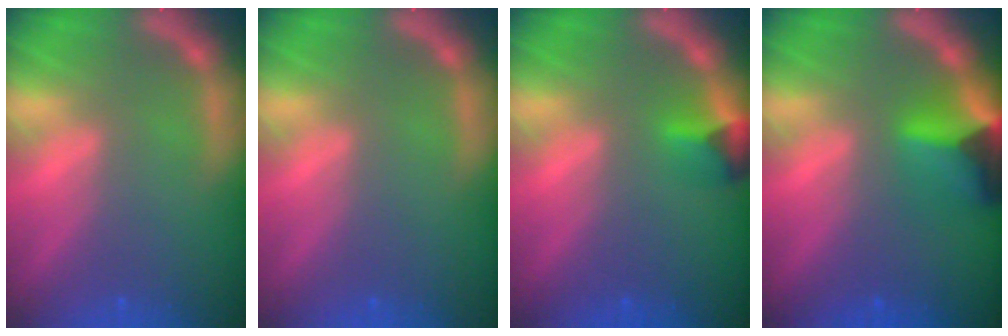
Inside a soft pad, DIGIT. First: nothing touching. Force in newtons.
{"total": 0.0}
{"total": 2.4}
{"total": 5.9}